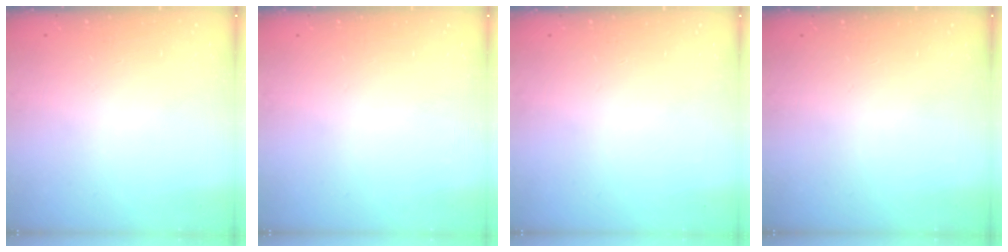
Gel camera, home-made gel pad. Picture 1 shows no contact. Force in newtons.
{"total": 0.0}
{"total": 0.0}
{"total": 0.0}